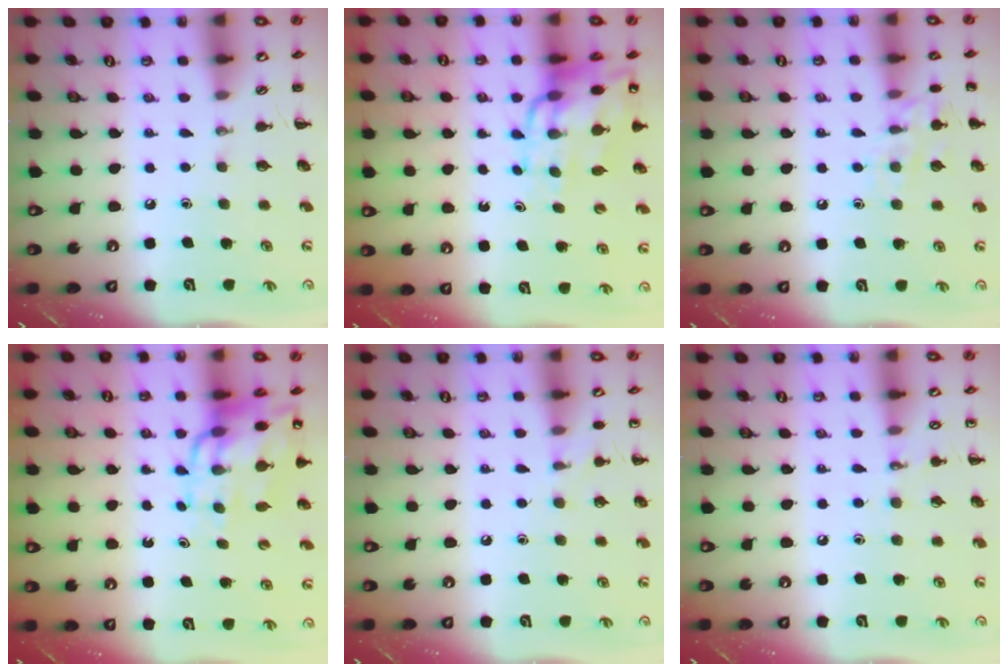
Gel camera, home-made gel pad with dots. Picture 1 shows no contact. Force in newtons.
{"total": 14.1, "press": 13.6, "slide": 3.7}
{"total": 9.9, "press": 9.8, "slide": 1.6}
{"total": 14.1, "press": 13.6, "slide": 3.7}
{"total": 5.8, "press": 5.6, "slide": 1.5}
{"total": 5.5, "press": 5.3, "slide": 1.5}